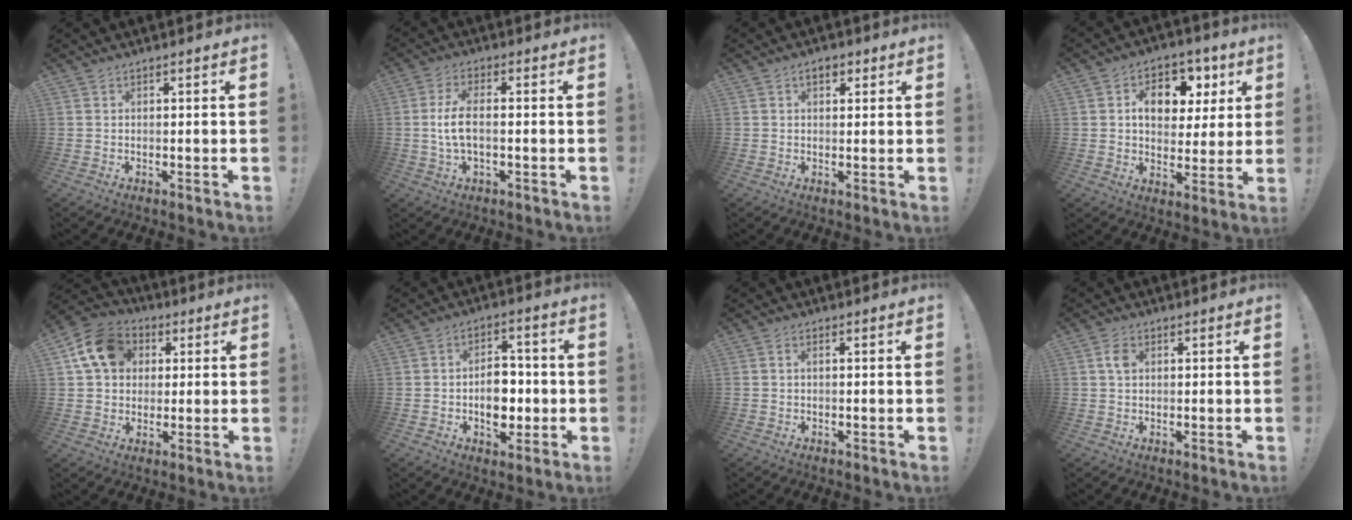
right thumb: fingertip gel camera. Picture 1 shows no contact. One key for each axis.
{"total": 7.1, "fx": -0.7, "fy": 2.5, "fz": 6.6, "tx": -0.140, "ty": -0.004, "tz": -0.014}
{"total": 3.6, "fx": 1.5, "fy": 2.1, "fz": 2.5, "tx": -0.035, "ty": 0.001, "tz": 0.025}
{"total": 11.7, "fx": 4.1, "fy": 8.6, "fz": 6.9, "tx": -0.087, "ty": -0.018, "tz": 0.076}
{"total": 14.1, "fx": 4.9, "fy": 11.1, "fz": 7.2, "tx": -0.104, "ty": -0.007, "tz": 0.099}
{"total": 10.1, "fx": -1.6, "fy": 7.1, "fz": 7.0, "tx": -0.088, "ty": 0.014, "tz": -0.024}
{"total": 1.1, "fx": 0.0, "fy": 0.7, "fz": 0.9, "tx": -0.019, "ty": 0.003, "tz": 0.001}
{"total": 3.2, "fx": 0.8, "fy": 2.1, "fz": 2.3, "tx": -0.030, "ty": 0.000, "tz": 0.011}